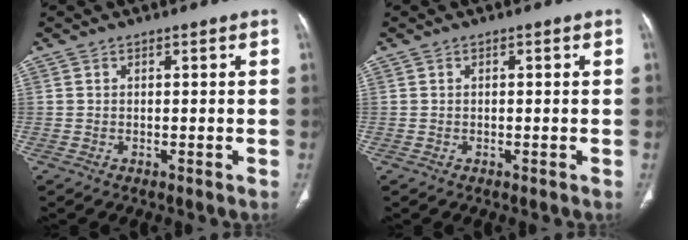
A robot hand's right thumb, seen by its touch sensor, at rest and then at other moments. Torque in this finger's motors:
{"motor_torque": [-0.37, 0.05, -0.22, 0.53, -0.03]}